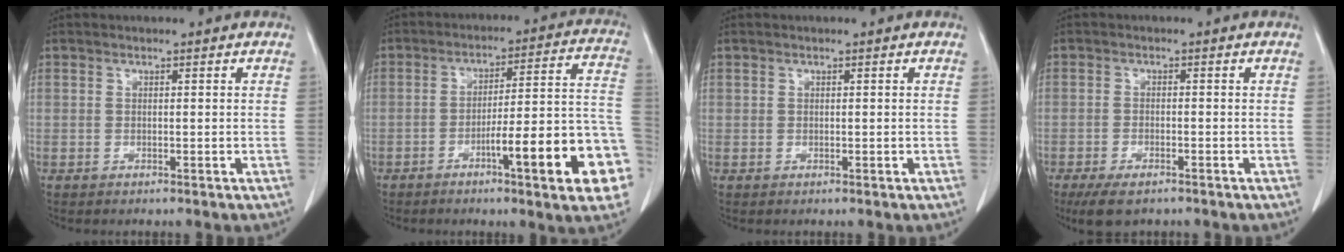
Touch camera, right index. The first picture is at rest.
{"total": 16.7, "force": [-6.6, 1.4, 15.3], "torque": [-0.145, 0.024, -0.086]}
{"total": 0.0}
{"total": 5.0, "force": [-3.7, 1.8, 2.9], "torque": [-0.050, -0.008, -0.059]}